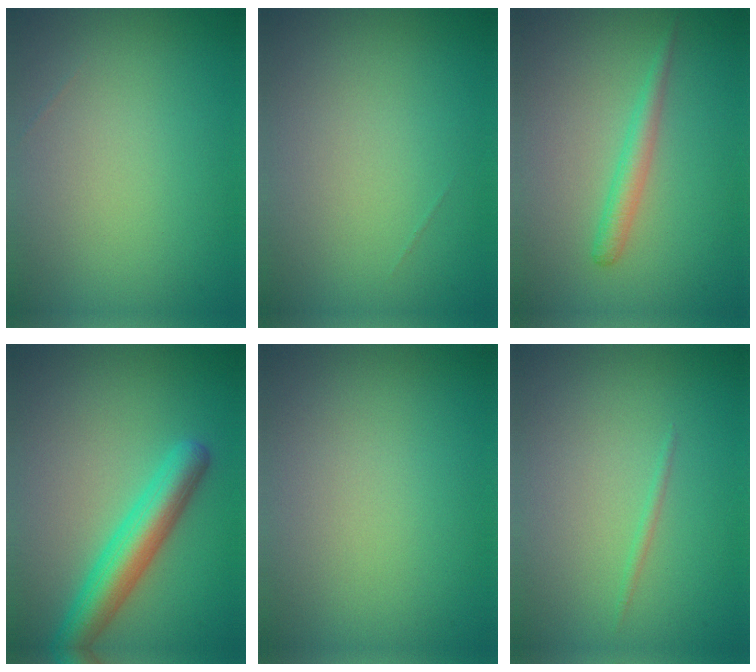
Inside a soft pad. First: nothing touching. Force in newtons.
{"total": 0.0}
{"total": 1.9, "press": 1.8, "slide": 0.1}
{"total": 5.1, "press": 5.1, "slide": 0.2}
{"total": 0.0}
{"total": 0.6, "press": 0.6, "slide": 0.1}